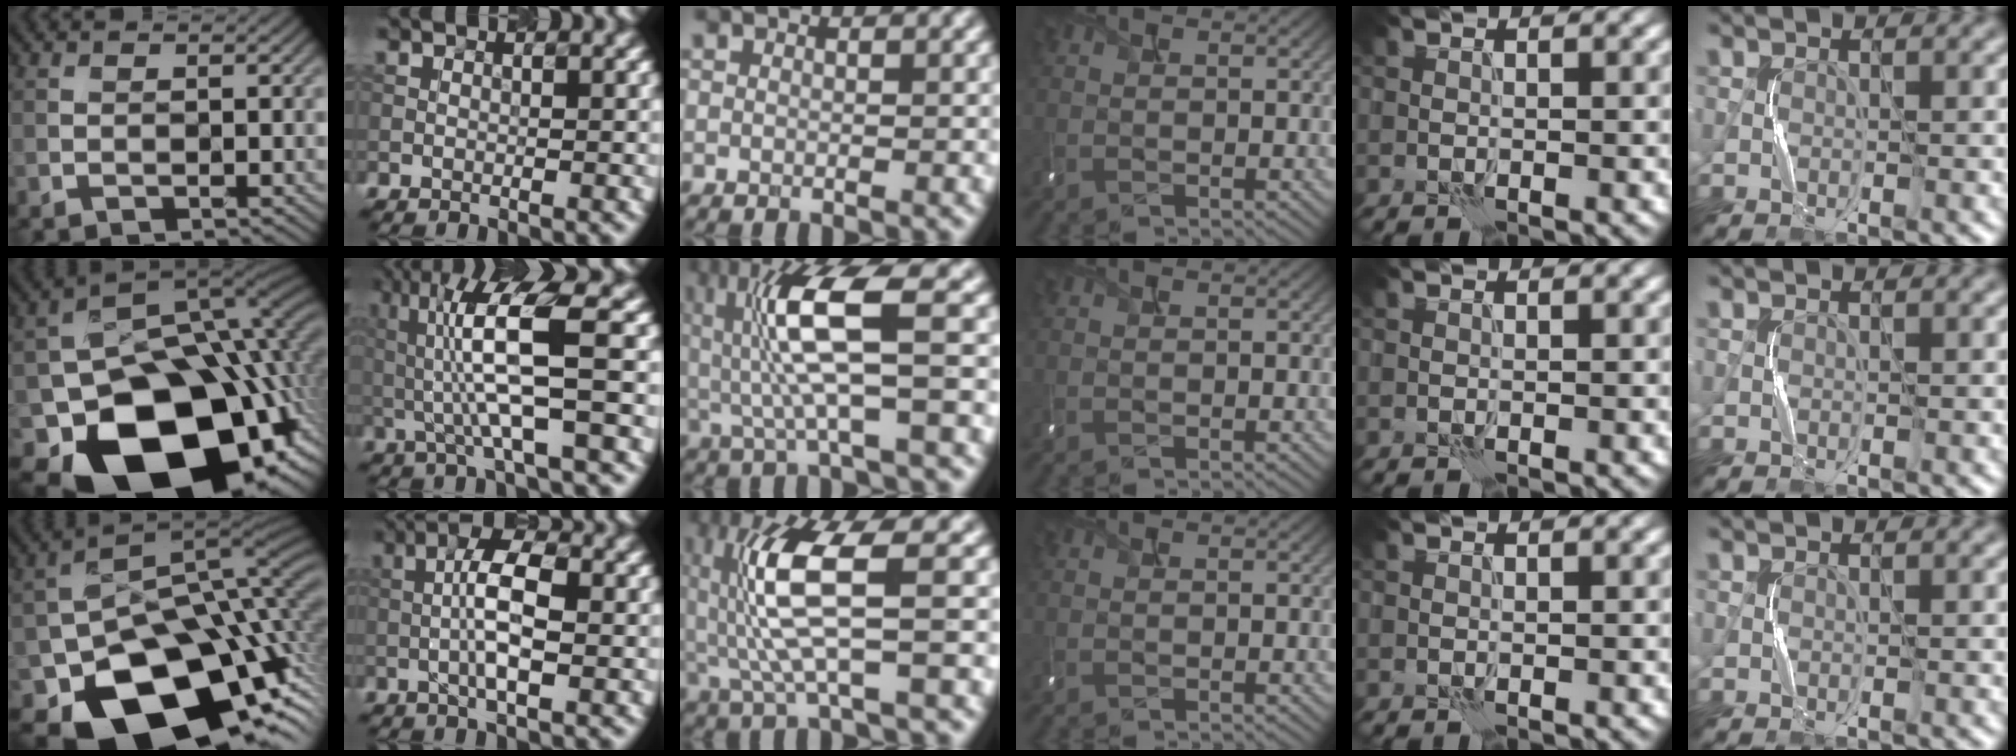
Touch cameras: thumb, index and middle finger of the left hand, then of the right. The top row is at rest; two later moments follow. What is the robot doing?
{"motion": "shake", "object": "tambourine"}